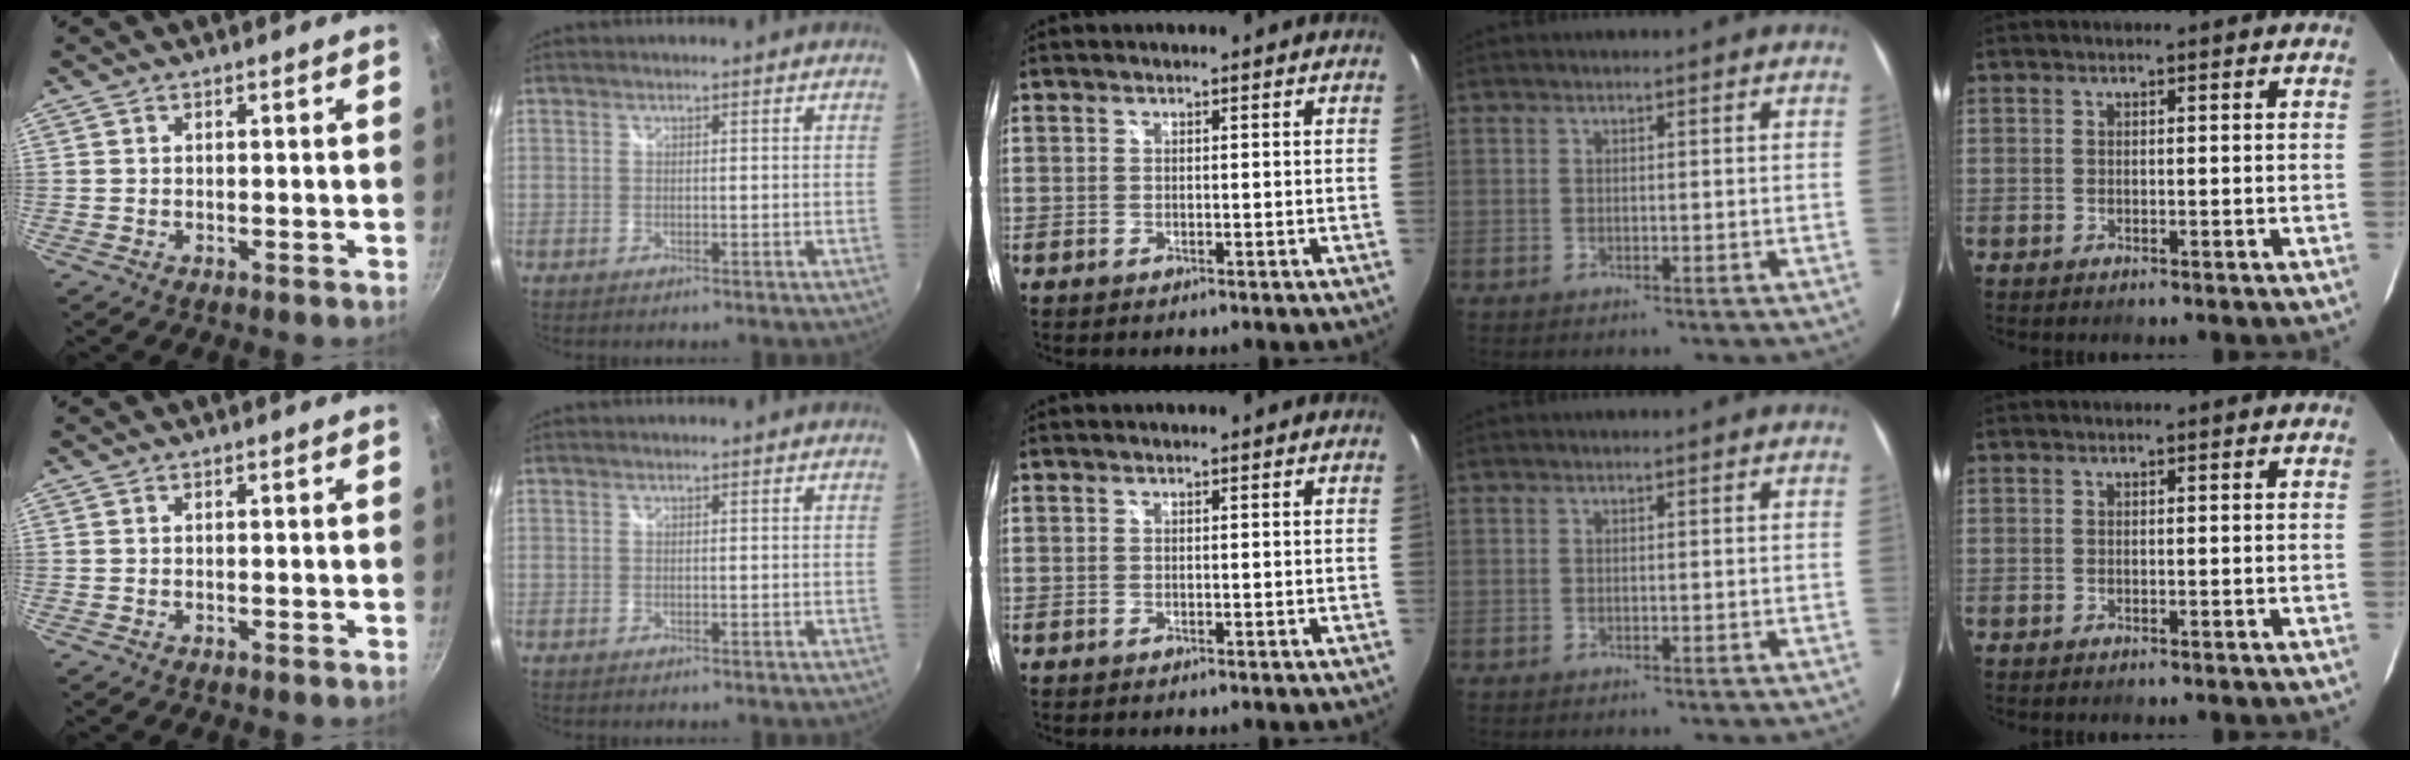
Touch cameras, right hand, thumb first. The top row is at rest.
{}